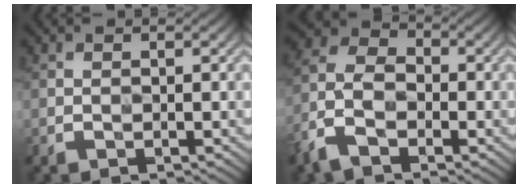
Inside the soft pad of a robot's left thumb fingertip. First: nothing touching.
{"total": 8.1, "force": [-4.3, 4.7, 5.1], "torque": [-0.134, -0.009, -0.101]}